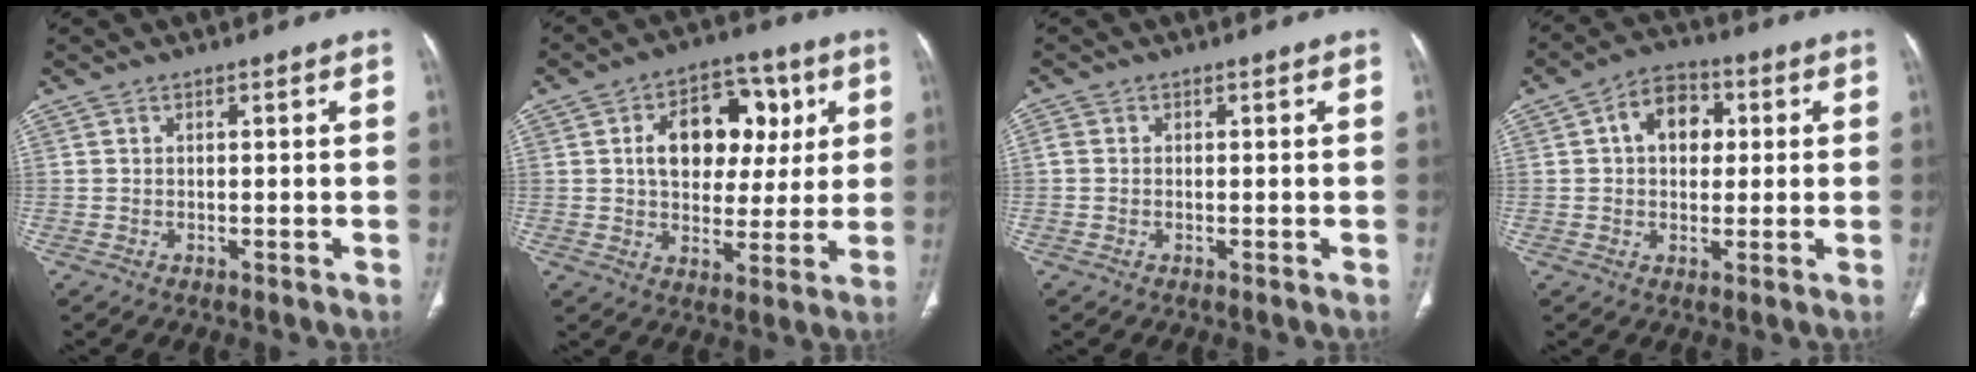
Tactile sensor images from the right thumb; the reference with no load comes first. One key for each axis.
{"total": 15.3, "fx": 3.8, "fy": 10.5, "fz": 10.4, "tx": -0.106, "ty": 0.007, "tz": 0.057}
{"total": 1.2, "fx": -0.1, "fy": 1.0, "fz": 0.7, "tx": -0.012, "ty": 0.001, "tz": -0.002}
{"total": 8.7, "fx": 1.8, "fy": 6.3, "fz": 5.7, "tx": -0.058, "ty": 0.012, "tz": 0.020}